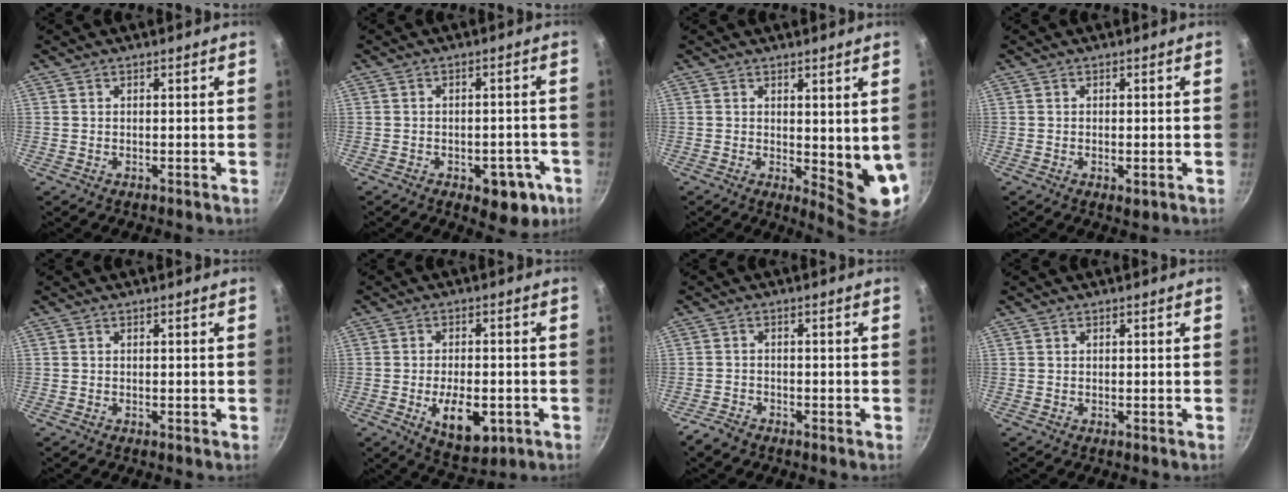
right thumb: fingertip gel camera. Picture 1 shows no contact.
{"total": 8.9, "force": [-3.8, 5.1, 6.3], "torque": [-0.040, 0.019, -0.039]}
{"total": 8.0, "force": [1.2, 3.0, 7.3], "torque": [-0.081, -0.025, 0.023]}
{"total": 2.1, "force": [-0.6, 0.9, 1.8], "torque": [-0.028, -0.005, -0.008]}
{"total": 0.0}
{"total": 10.4, "force": [-3.1, 5.5, 8.3], "torque": [-0.108, 0.002, -0.036]}
{"total": 3.0, "force": [-2.4, 1.4, 0.9], "torque": [-0.023, 0.022, -0.045]}
{"total": 0.0}